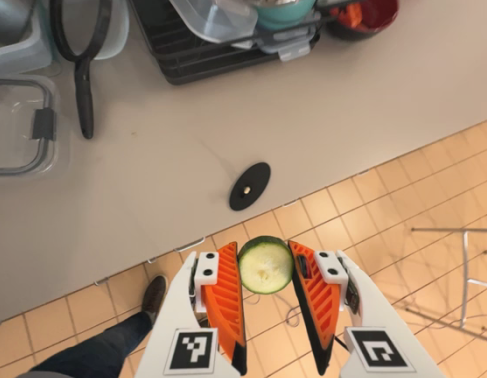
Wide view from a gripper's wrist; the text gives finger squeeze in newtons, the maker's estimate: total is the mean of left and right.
{"total": 9.8, "left": 10.0, "right": 9.7}